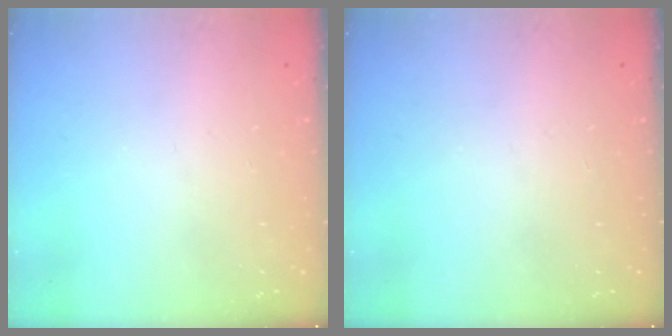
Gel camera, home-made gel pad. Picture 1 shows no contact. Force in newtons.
{"total": 0.0}